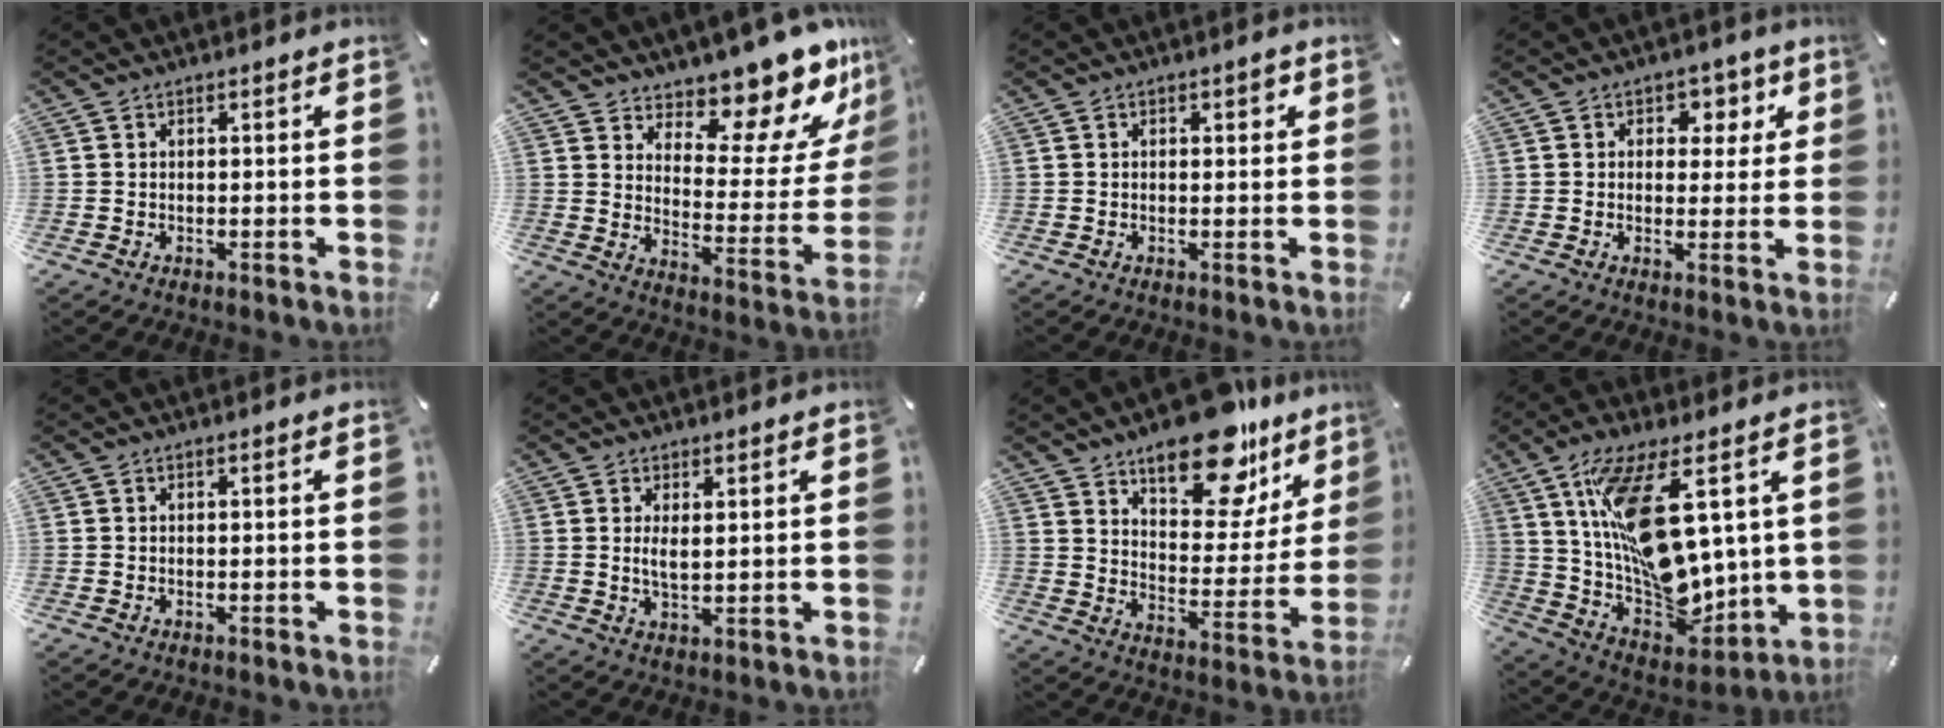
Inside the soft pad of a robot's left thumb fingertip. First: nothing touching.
{"total": 14.2, "force": [12.7, 4.4, 4.5], "torque": [-0.049, -0.134, 0.209]}
{"total": 1.5, "force": [0.5, 0.9, 1.1], "torque": [-0.006, 0.000, 0.003]}
{"total": 5.3, "force": [1.7, 4.6, 2.0], "torque": [0.001, -0.008, 0.019]}
{"total": 0.0}
{"total": 3.6, "force": [1.4, 1.4, 3.0], "torque": [-0.047, -0.007, 0.021]}
{"total": 19.5, "force": [14.3, 8.9, 9.7], "torque": [-0.130, -0.104, 0.242]}
{"total": 19.6, "force": [7.2, 9.7, 15.5], "torque": [-0.282, -0.052, 0.128]}